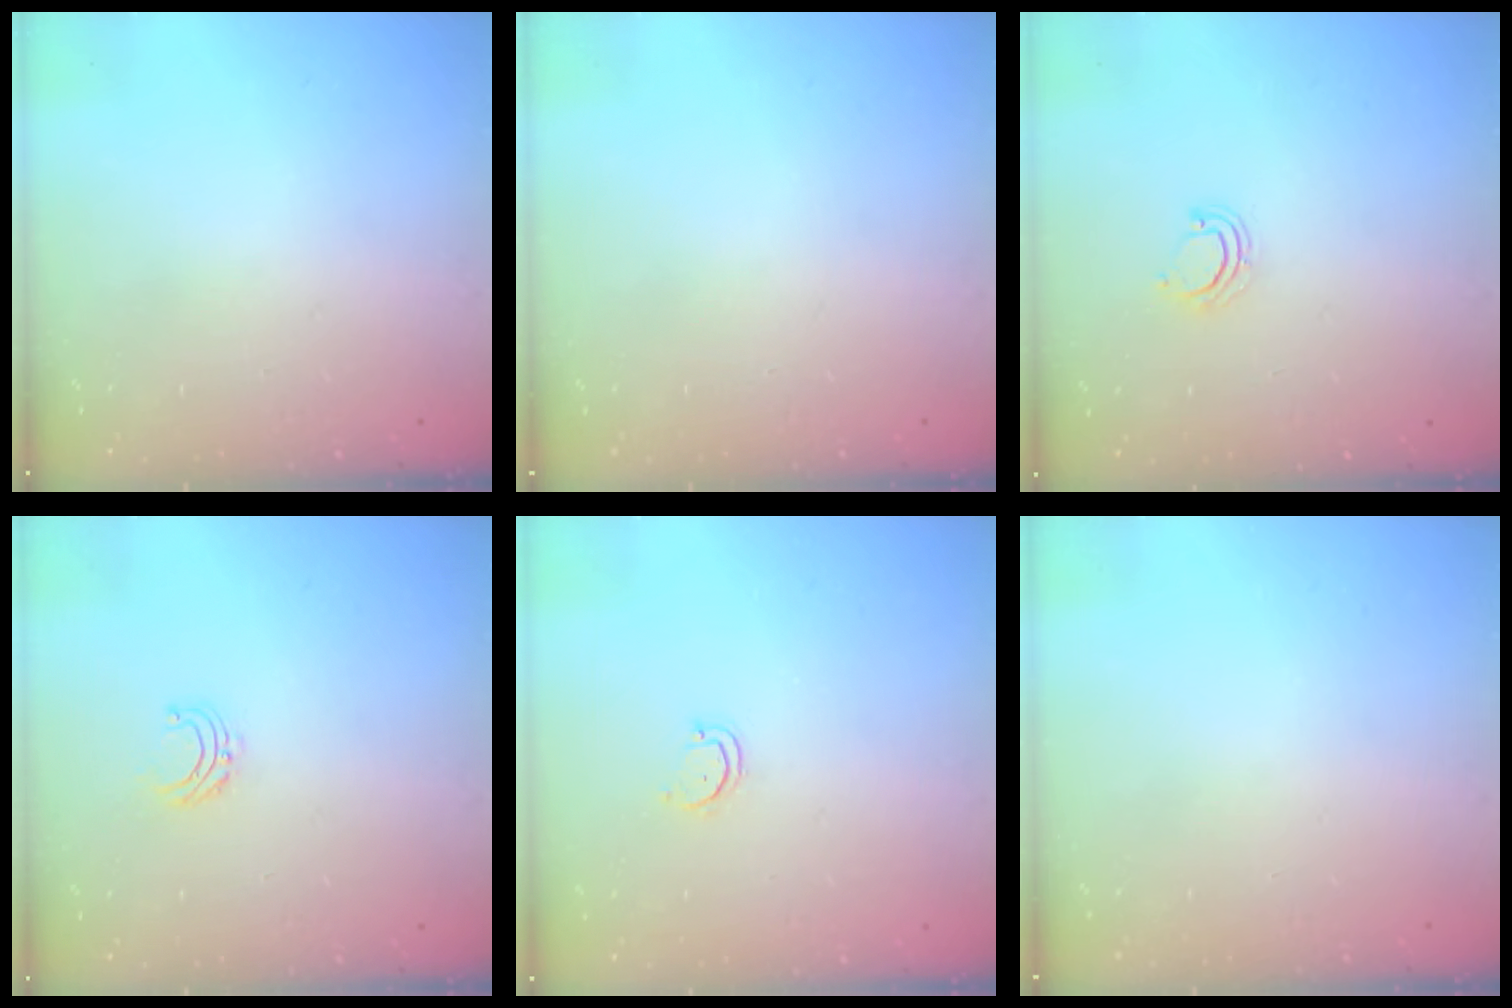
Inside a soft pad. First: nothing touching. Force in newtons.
{"total": 0.0}
{"total": 2.2, "press": 2.2, "slide": 0.1}
{"total": 4.7, "press": 4.7, "slide": 0.4}
{"total": 2.6, "press": 2.6, "slide": 0.2}
{"total": 0.0}